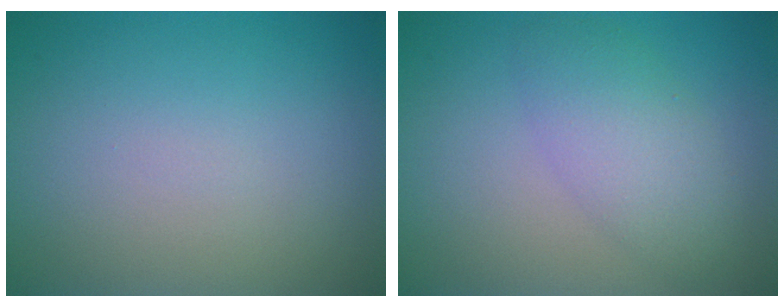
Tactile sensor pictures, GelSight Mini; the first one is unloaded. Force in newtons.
{"total": 3.9, "press": 3.9, "slide": 0.2}